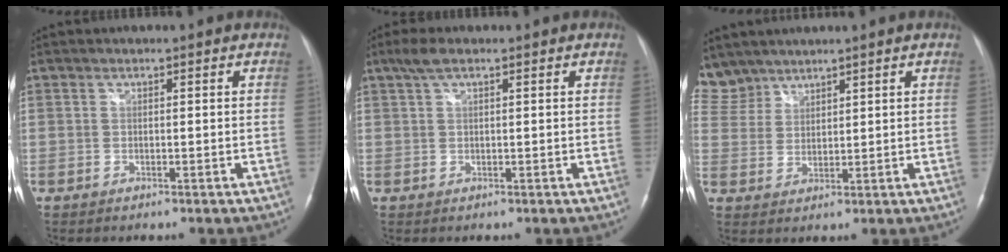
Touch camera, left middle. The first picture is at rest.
{"total": 2.8, "force": [1.8, 0.6, 2.0], "torque": [-0.049, 0.018, 0.038]}
{"total": 6.8, "force": [6.0, 3.1, -0.1], "torque": [-0.004, 0.009, 0.133]}